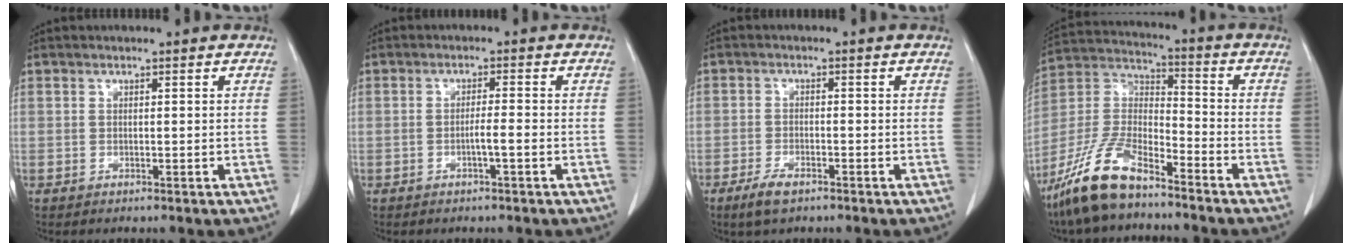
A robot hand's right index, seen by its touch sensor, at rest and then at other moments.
{"total": 2.2, "force": [-0.8, -0.1, 2.0], "torque": [-0.033, 0.001, -0.018]}
{"total": 3.7, "force": [-2.6, 1.2, 2.4], "torque": [-0.053, -0.003, -0.045]}
{"total": 13.1, "force": [-10.0, 3.6, 7.8], "torque": [-0.171, 0.000, -0.194]}